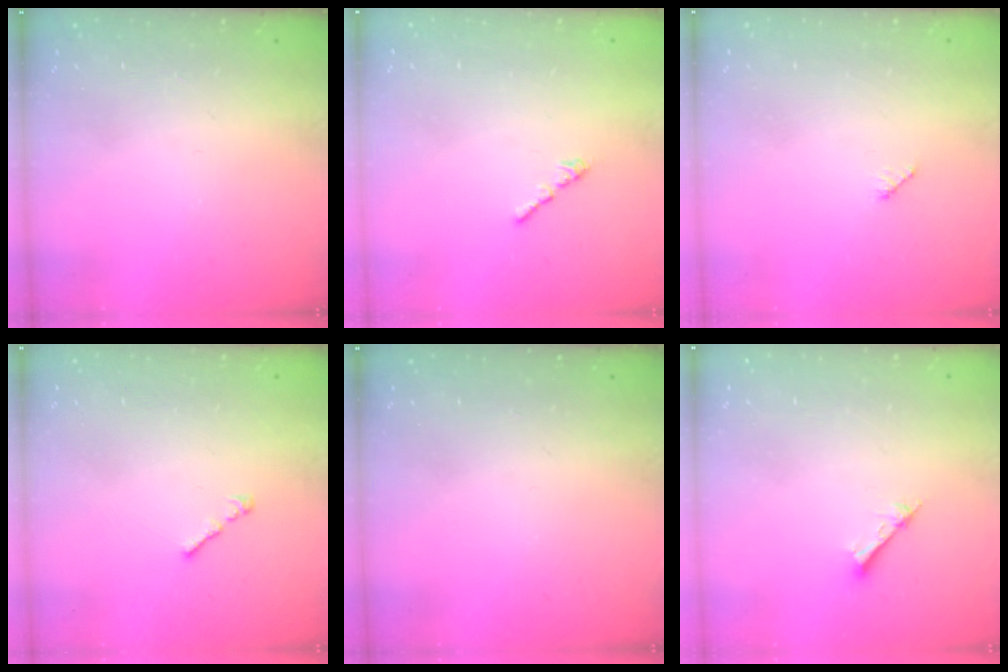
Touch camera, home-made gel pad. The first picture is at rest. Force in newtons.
{"total": 0.7, "press": 0.6, "slide": 0.4}
{"total": 2.9, "press": 2.9, "slide": 0.4}
{"total": 1.1, "press": 0.9, "slide": 0.5}
{"total": 0.0}
{"total": 1.5, "press": 1.5, "slide": 0.2}